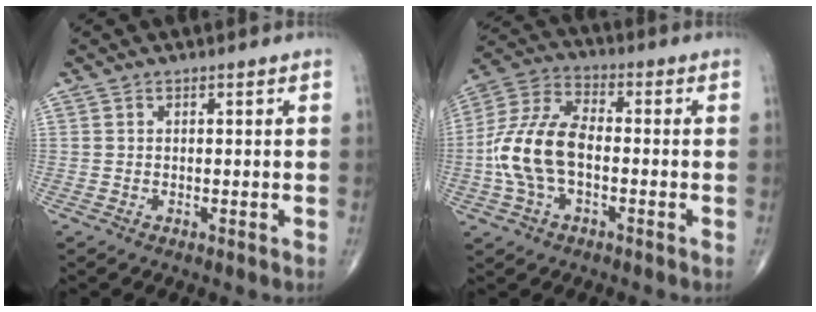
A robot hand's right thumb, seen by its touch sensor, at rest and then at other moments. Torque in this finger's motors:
{"motor_torque": [0.66, 1.32, 0.97, -0.84, 0.14]}